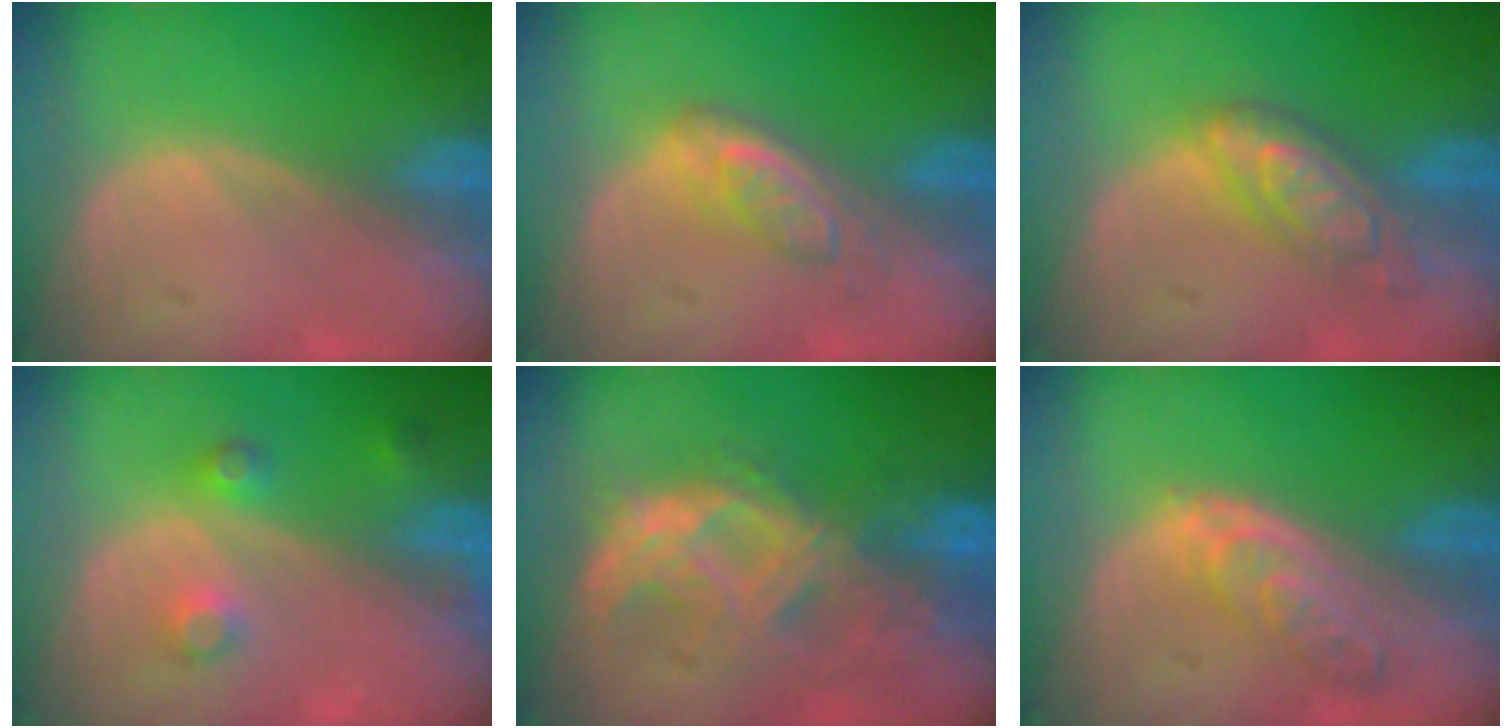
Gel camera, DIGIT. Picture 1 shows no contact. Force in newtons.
{"total": 4.5, "press": 4.4, "slide": 1.1}
{"total": 6.3, "press": 6.3, "slide": 0.4}
{"total": 3.8, "press": 3.5, "slide": 1.4}
{"total": 9.3, "press": 8.8, "slide": 2.9}
{"total": 5.4, "press": 5.2, "slide": 1.5}